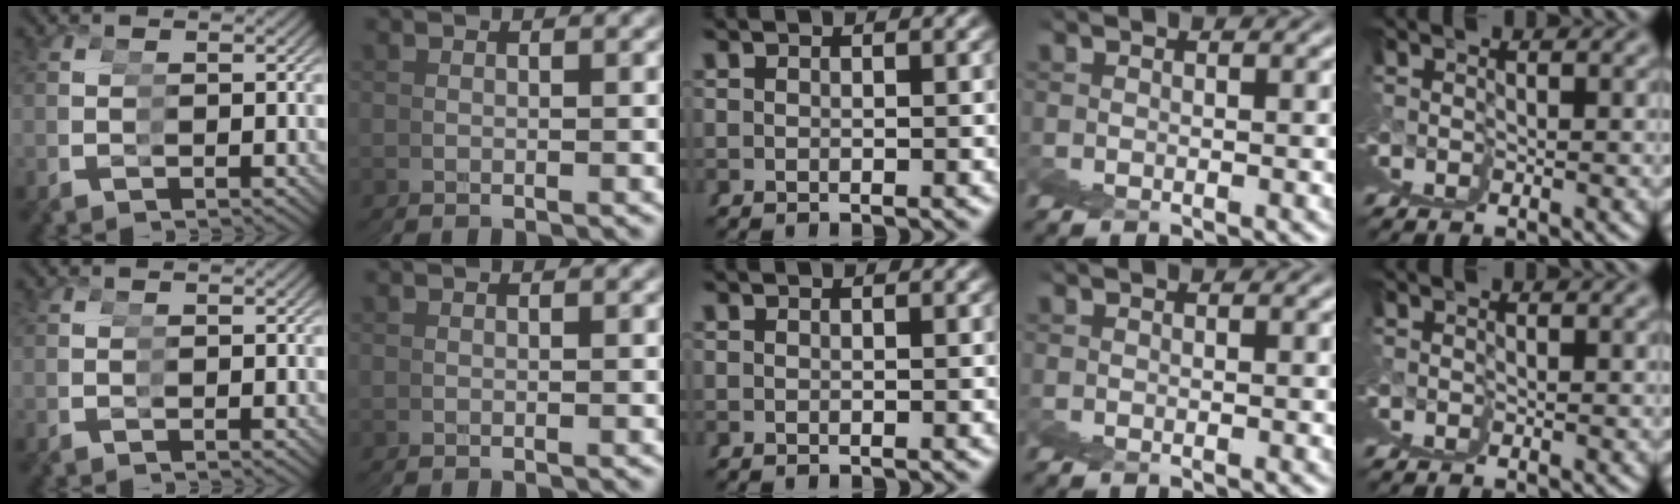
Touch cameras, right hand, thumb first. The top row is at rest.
{"ring": {"total": 2.2, "force": [-0.1, -2.2, -0.5], "torque": [0.027, -0.007, 0.010]}}